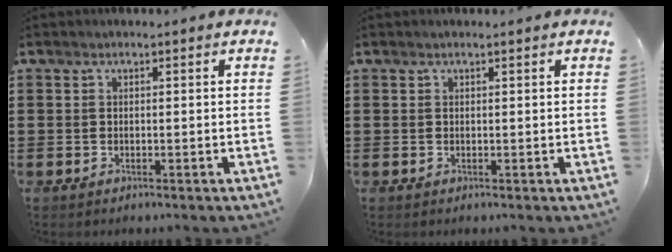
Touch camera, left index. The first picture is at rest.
{"total": 0.0}